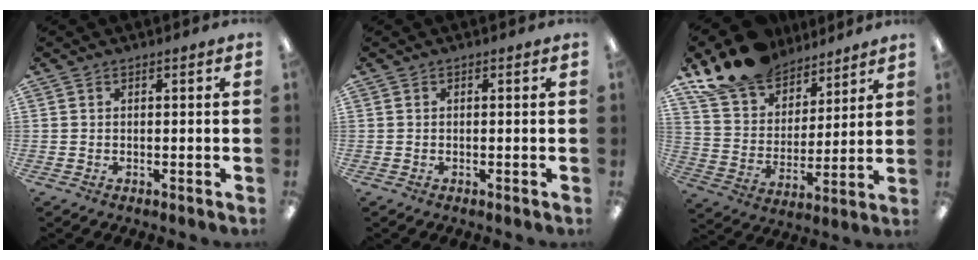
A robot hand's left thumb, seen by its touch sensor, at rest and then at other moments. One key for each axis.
{"total": 0.0}
{"total": 17.3, "fx": 14.6, "fy": 8.2, "fz": 4.5, "tx": -0.095, "ty": -0.111, "tz": 0.271}